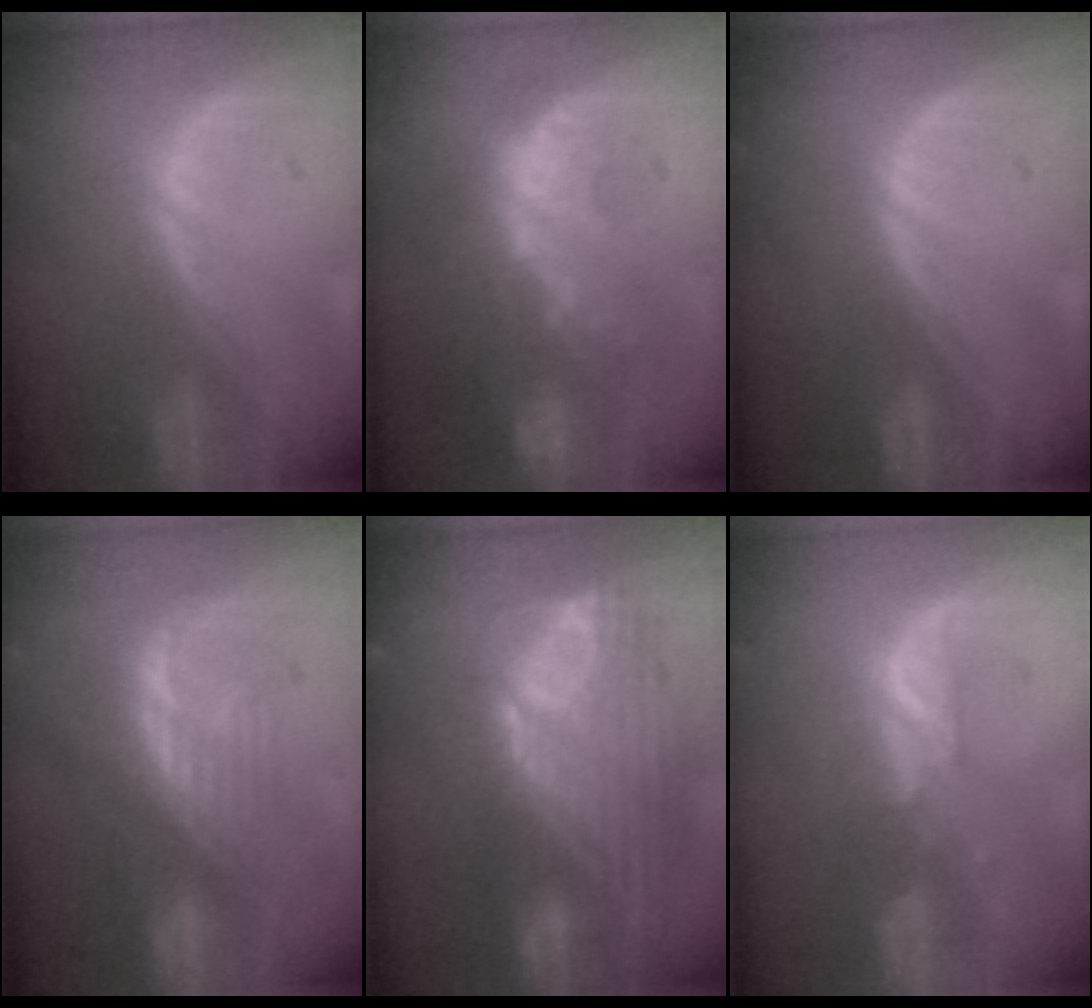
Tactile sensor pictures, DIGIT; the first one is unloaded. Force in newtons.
{"total": 10.1, "press": 9.3, "slide": 4.0}
{"total": 0.0}
{"total": 8.3, "press": 7.5, "slide": 3.7}
{"total": 12.3, "press": 10.4, "slide": 6.5}
{"total": 3.4, "press": 3.3, "slide": 0.7}